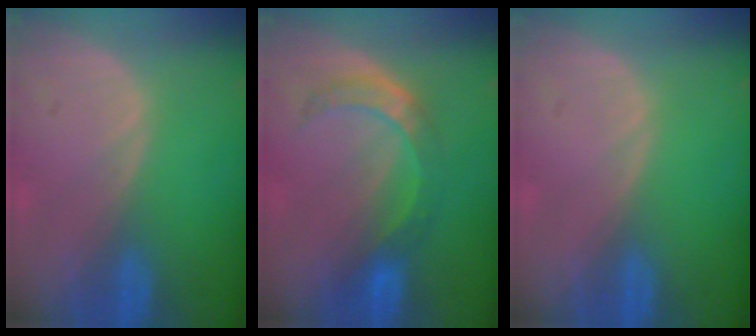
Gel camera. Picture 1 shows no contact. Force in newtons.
{"total": 5.7, "press": 5.7, "slide": 0.2}
{"total": 0.0}